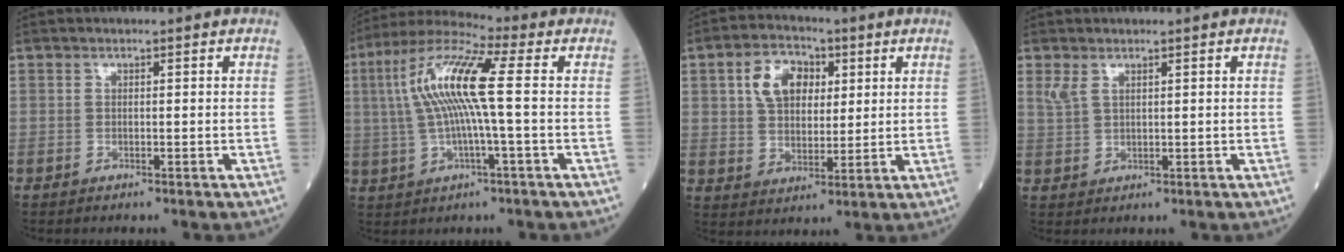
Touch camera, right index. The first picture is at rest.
{"total": 12.0, "force": [1.2, 0.9, 11.9], "torque": [-0.247, 0.026, 0.017]}
{"total": 8.5, "force": [2.9, 5.4, 5.8], "torque": [-0.115, 0.021, 0.057]}
{"total": 2.0, "force": [1.3, 0.8, 1.3], "torque": [-0.037, 0.010, 0.037]}